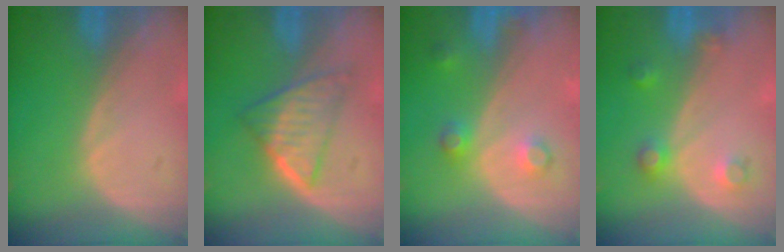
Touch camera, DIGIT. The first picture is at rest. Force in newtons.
{"total": 5.6, "press": 5.5, "slide": 1.4}
{"total": 3.8, "press": 3.4, "slide": 1.5}
{"total": 3.5, "press": 3.2, "slide": 1.6}